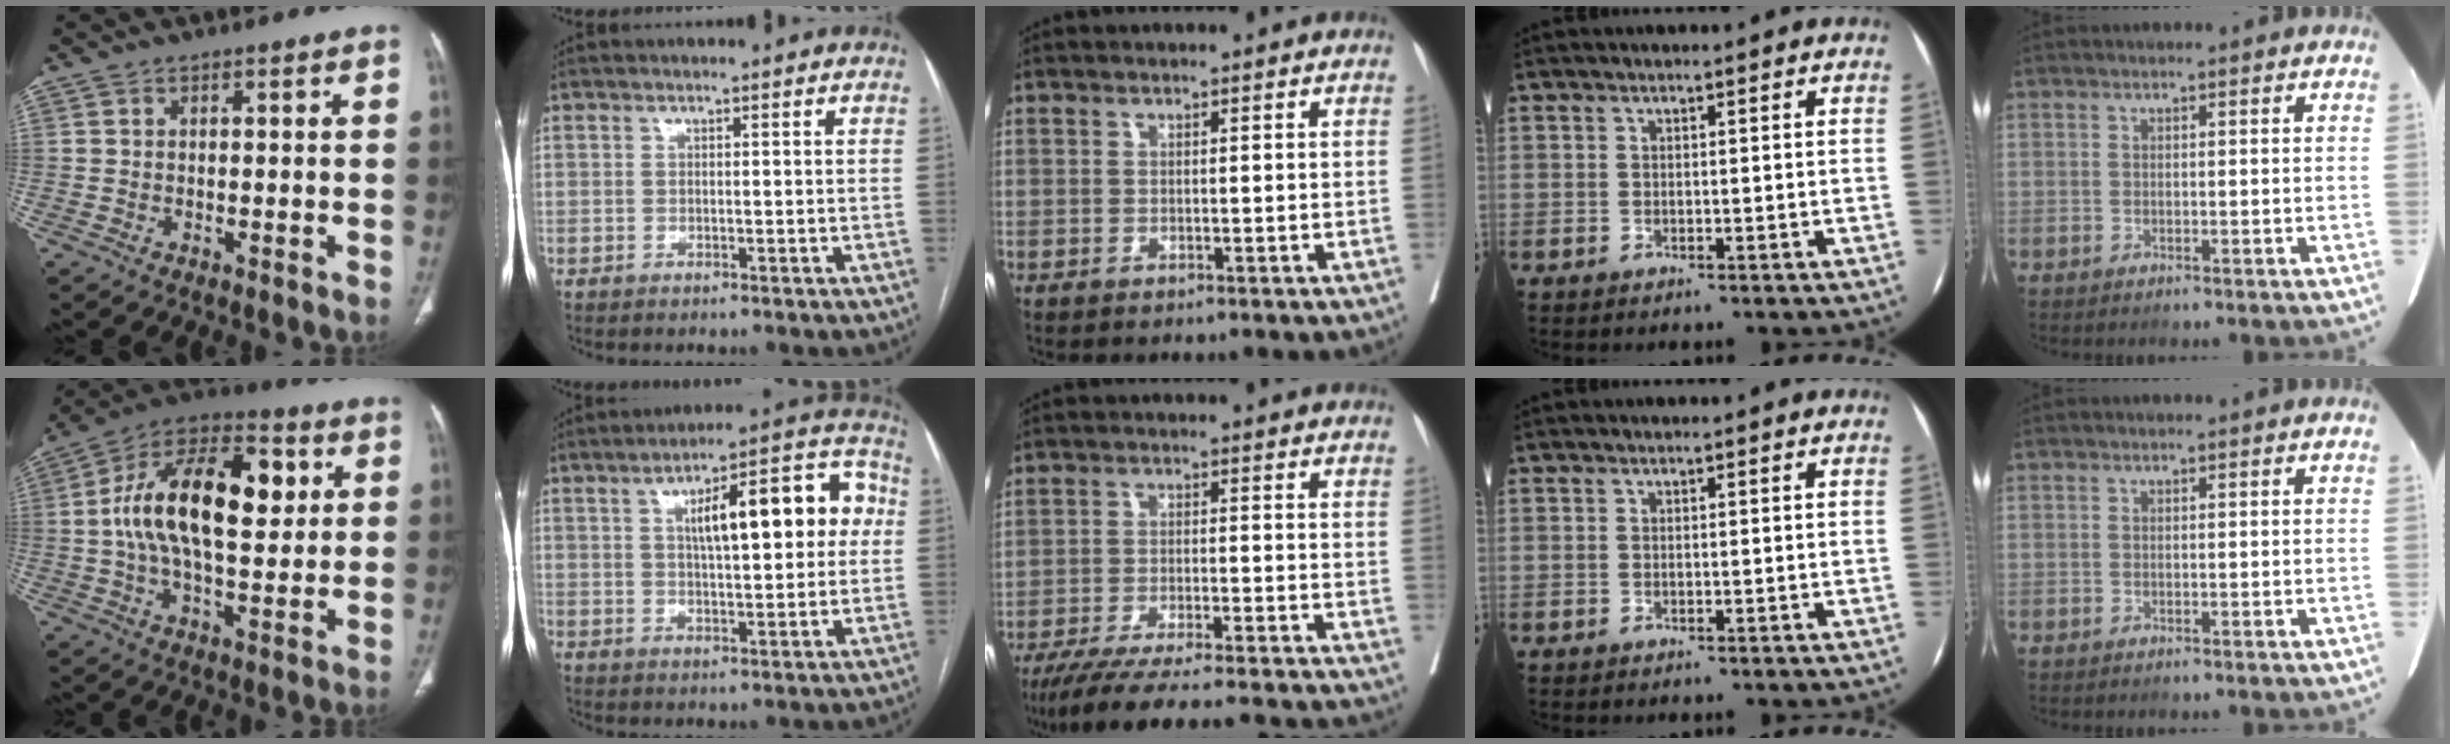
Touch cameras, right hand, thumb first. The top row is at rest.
{"thumb": {"total": 22.0, "force": [3.5, 11.1, 18.7], "torque": [-0.303, 0.020, 0.047]}, "index": {"total": 14.8, "force": [3.0, 4.4, 13.9], "torque": [-0.188, 0.046, 0.044]}, "middle": {"total": 20.6, "force": [-18.7, 0.3, 8.5], "torque": [-0.116, -0.042, -0.263]}}